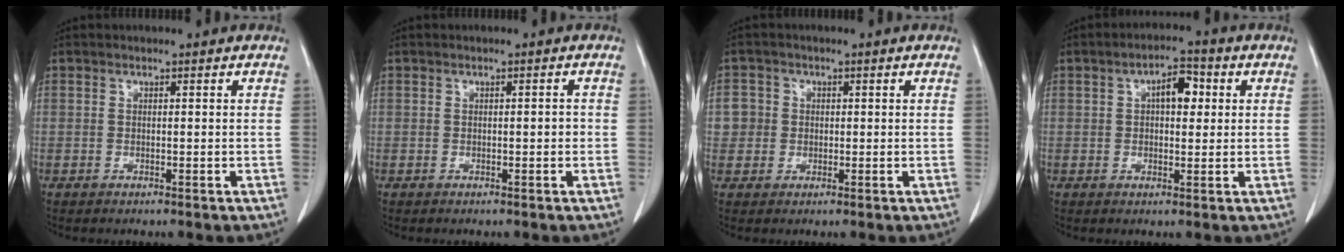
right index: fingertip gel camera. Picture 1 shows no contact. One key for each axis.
{"total": 0.8, "fx": -0.1, "fy": 0.3, "fz": 0.8, "tx": -0.008, "ty": 0.002, "tz": -0.001}
{"total": 3.3, "fx": 0.3, "fy": 3.3, "fz": 0.2, "tx": 0.012, "ty": 0.009, "tz": 0.003}
{"total": 5.1, "fx": 1.3, "fy": 2.2, "fz": 4.4, "tx": -0.069, "ty": 0.014, "tz": 0.018}